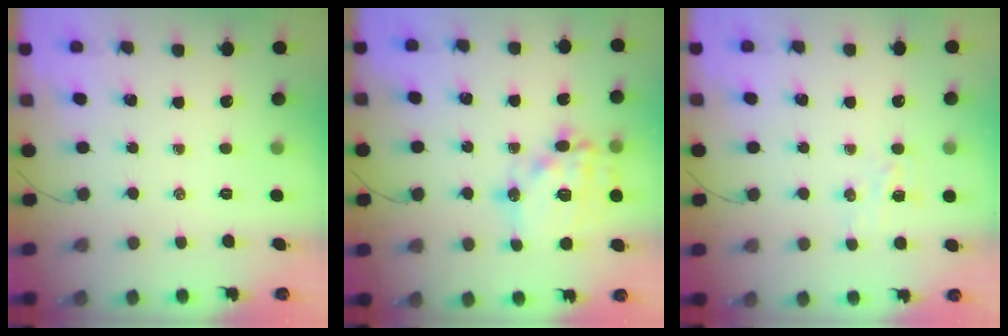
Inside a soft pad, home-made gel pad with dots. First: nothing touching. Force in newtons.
{"total": 18.3, "press": 18.0, "slide": 3.5}
{"total": 4.1, "press": 4.0, "slide": 0.9}